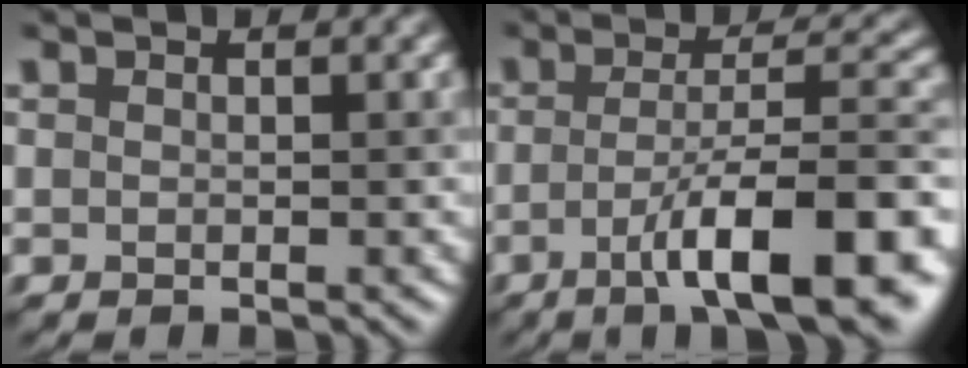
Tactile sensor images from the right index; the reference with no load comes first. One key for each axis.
{"total": 11.7, "fx": -4.7, "fy": 3.1, "fz": 10.2, "tx": -0.148, "ty": 0.001, "tz": -0.067}